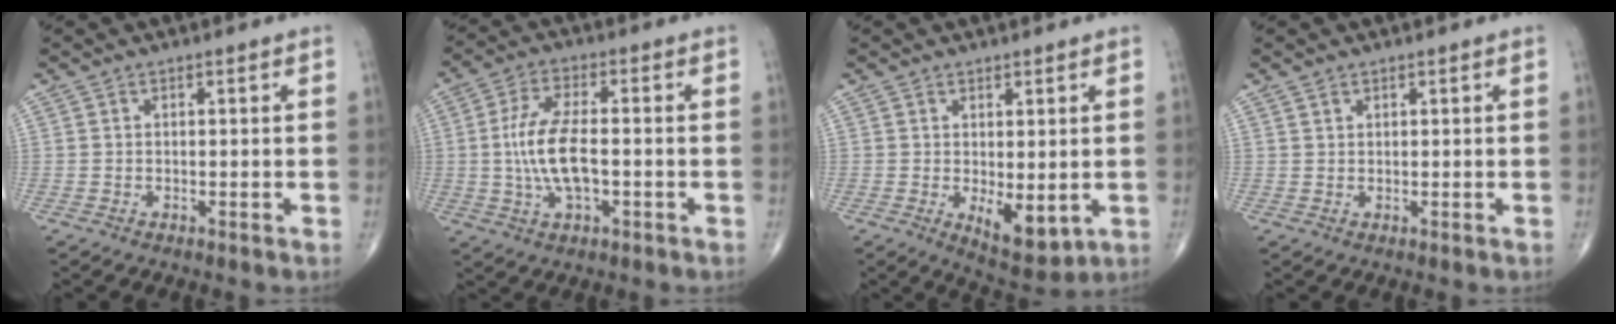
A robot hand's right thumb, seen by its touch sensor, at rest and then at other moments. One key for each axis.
{"total": 10.3, "fx": -0.8, "fy": 4.4, "fz": 9.3, "tx": -0.191, "ty": 0.010, "tz": -0.017}
{"total": 7.2, "fx": -1.0, "fy": 3.3, "fz": 6.3, "tx": -0.079, "ty": -0.019, "tz": -0.002}
{"total": 0.7, "fx": 0.6, "fy": 0.4, "fz": 0.2, "tx": 0.001, "ty": -0.003, "tz": 0.009}